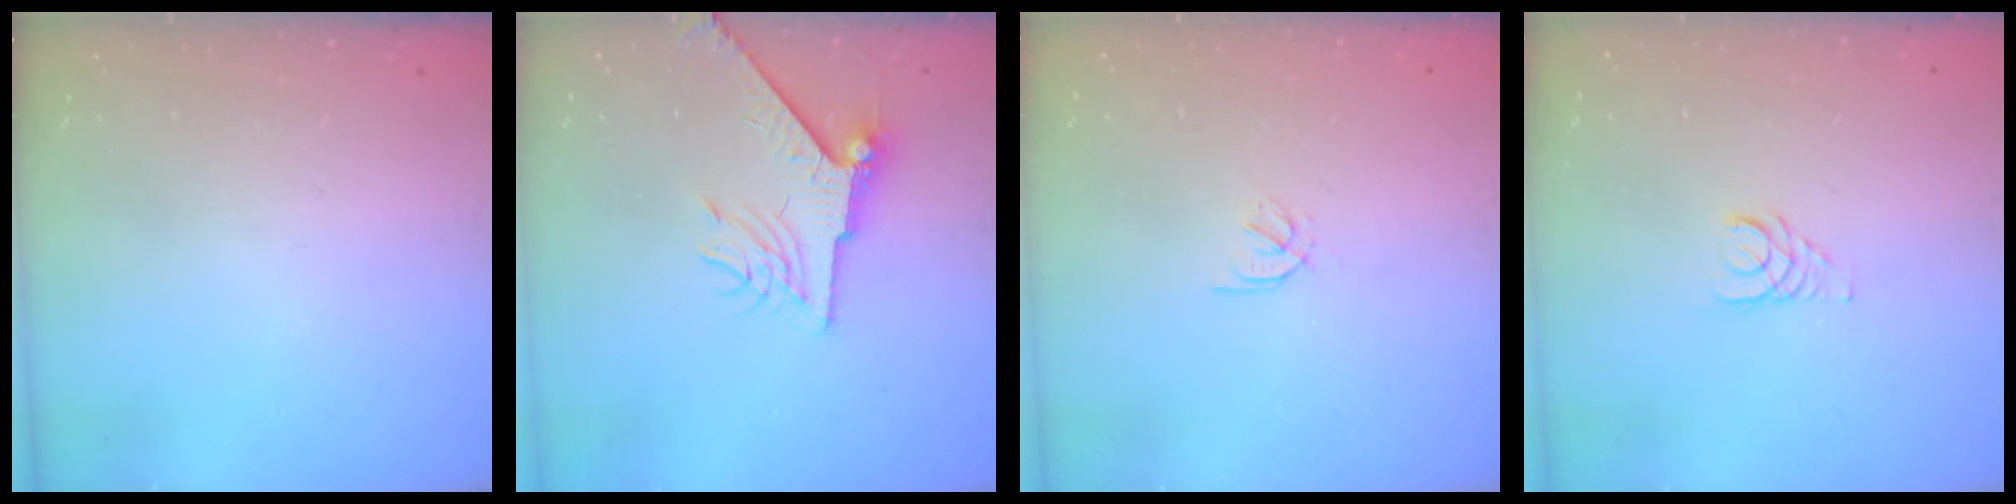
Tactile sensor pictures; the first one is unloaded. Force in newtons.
{"total": 7.8, "press": 7.7, "slide": 0.9}
{"total": 1.5, "press": 1.4, "slide": 0.5}
{"total": 2.9, "press": 2.9, "slide": 0.3}